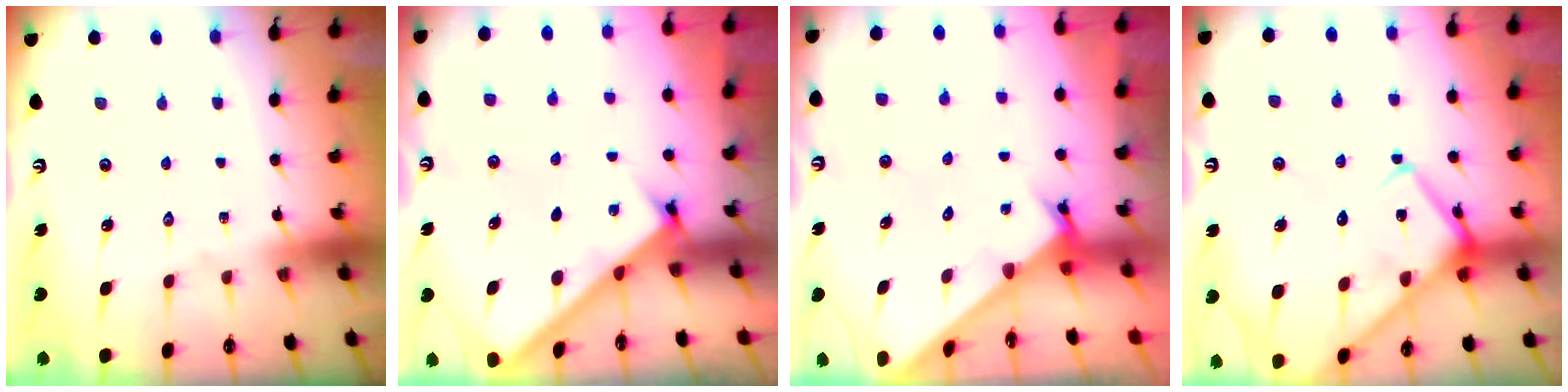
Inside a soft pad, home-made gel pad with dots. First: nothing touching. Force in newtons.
{"total": 2.6, "press": 2.5, "slide": 0.3}
{"total": 1.7, "press": 1.7, "slide": 0.1}
{"total": 18.4, "press": 18.3, "slide": 1.6}